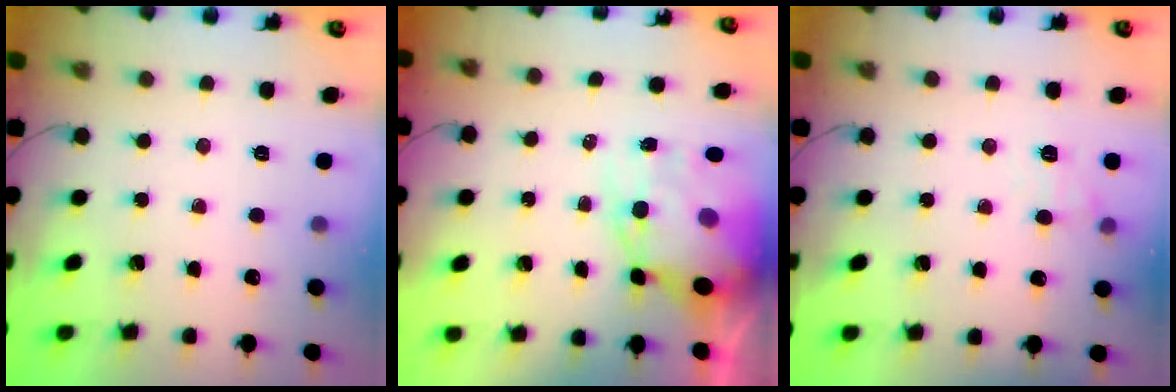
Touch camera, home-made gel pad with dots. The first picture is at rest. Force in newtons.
{"total": 11.3, "press": 11.0, "slide": 2.9}
{"total": 7.7, "press": 7.4, "slide": 2.0}